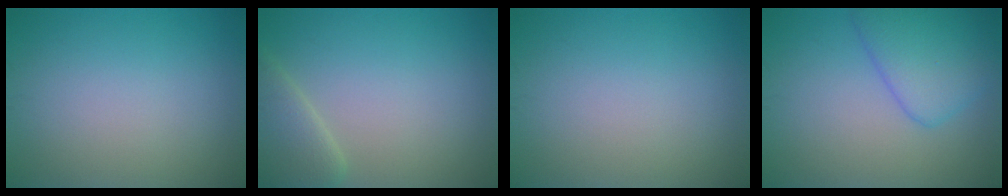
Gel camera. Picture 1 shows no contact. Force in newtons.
{"total": 3.3, "press": 3.3, "slide": 0.3}
{"total": 0.0}
{"total": 4.6, "press": 4.6, "slide": 0.3}